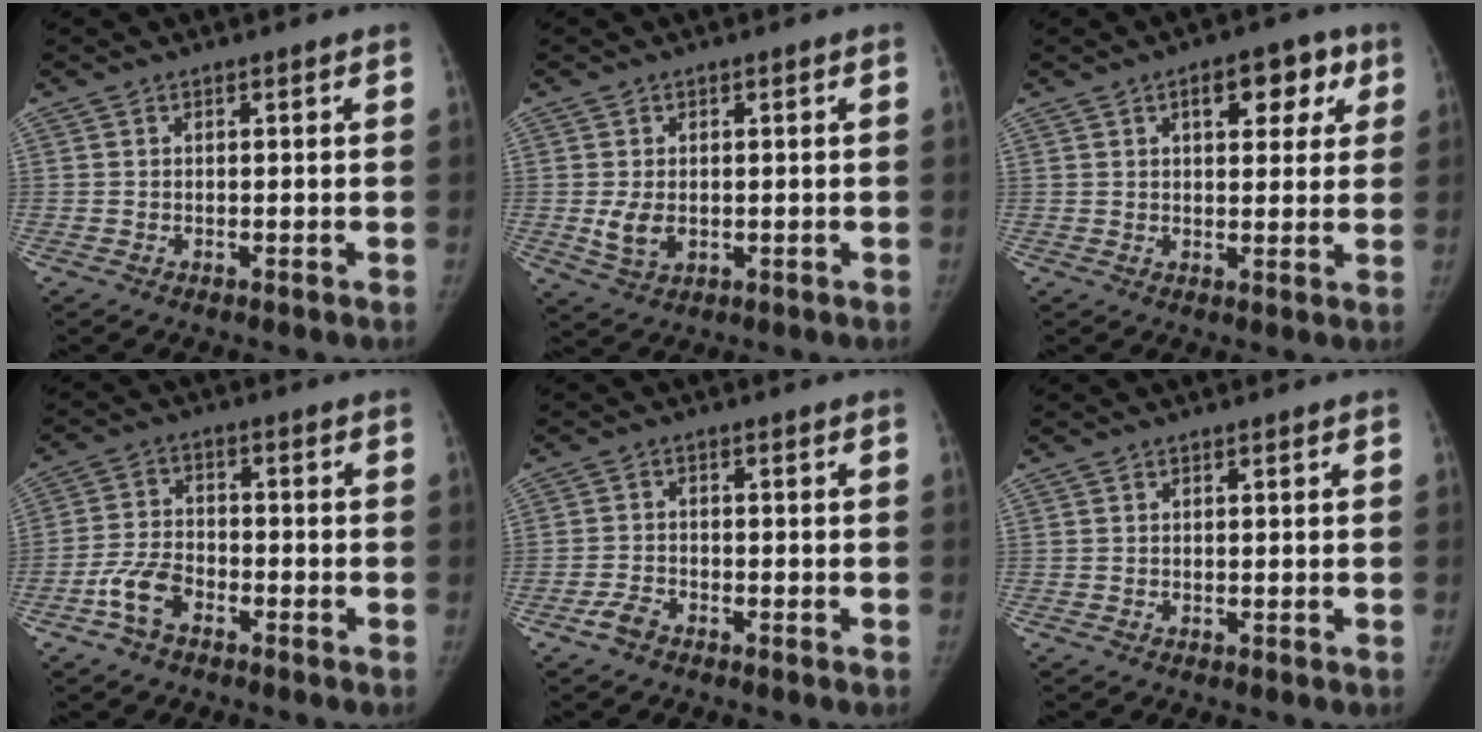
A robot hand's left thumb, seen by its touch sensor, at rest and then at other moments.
{"total": 4.5, "force": [-0.4, 3.2, 3.1], "torque": [-0.050, -0.008, 0.003]}
{"total": 9.2, "force": [4.0, 4.9, 6.7], "torque": [-0.051, 0.002, 0.048]}
{"total": 6.7, "force": [-4.0, 3.8, 3.9], "torque": [-0.080, 0.026, -0.079]}
{"total": 2.9, "force": [-2.2, 1.4, 1.2], "torque": [-0.027, 0.012, -0.041]}
{"total": 0.0}